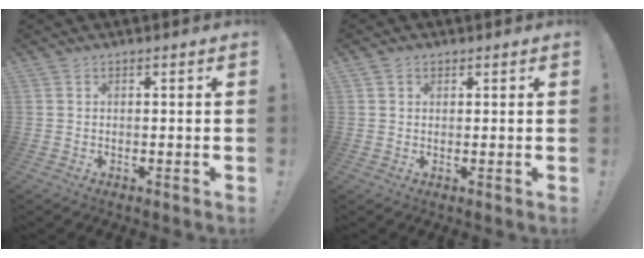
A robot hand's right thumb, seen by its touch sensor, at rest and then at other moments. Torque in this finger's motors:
{"motor_torque": [0.06, -0.15, -0.02, -0.05, 0.02]}